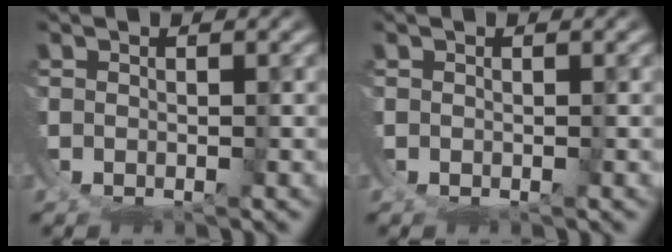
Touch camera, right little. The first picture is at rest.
{"total": 0.0}